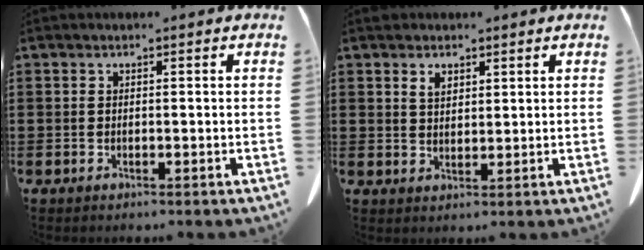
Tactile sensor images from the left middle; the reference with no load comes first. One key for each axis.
{"total": 2.4, "fx": 1.7, "fy": 1.4, "fz": 1.1, "tx": -0.026, "ty": 0.003, "tz": 0.032}